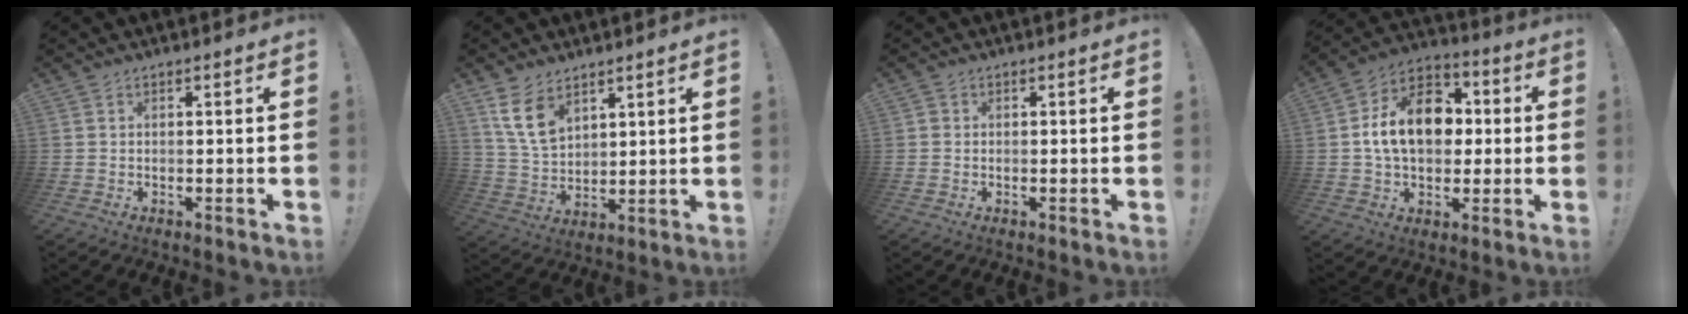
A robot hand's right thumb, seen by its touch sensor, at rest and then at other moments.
{"total": 9.0, "force": [5.4, 5.3, 5.0], "torque": [-0.092, -0.019, 0.108]}
{"total": 0.8, "force": [0.1, 0.7, 0.1], "torque": [-0.001, 0.001, 0.002]}
{"total": 17.8, "force": [1.5, 12.5, 12.6], "torque": [-0.205, 0.013, 0.030]}